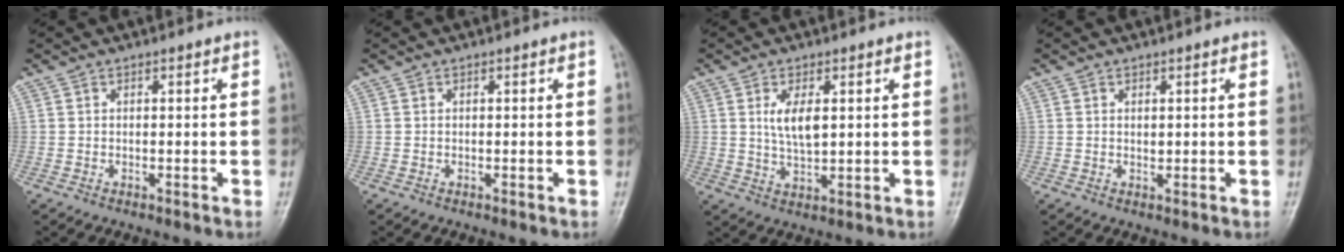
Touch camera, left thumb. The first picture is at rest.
{"total": 0.0}
{"total": 5.4, "force": [1.4, 2.4, 4.6], "torque": [-0.081, -0.013, 0.030]}
{"total": 1.0, "force": [0.4, 0.5, 0.8], "torque": [-0.012, -0.003, 0.009]}